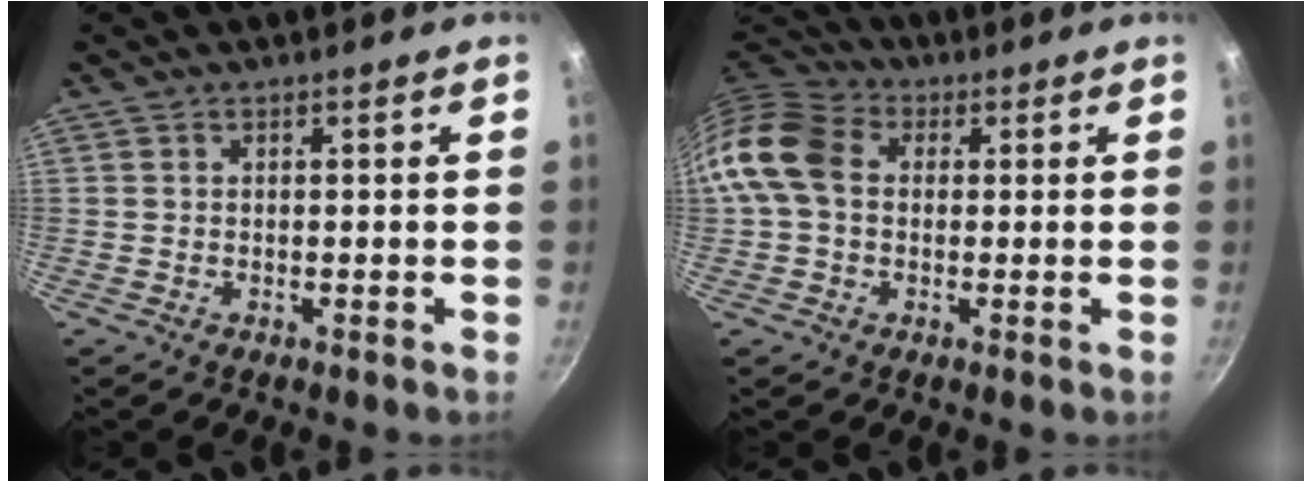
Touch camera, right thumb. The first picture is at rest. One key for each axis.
{"total": 11.5, "fx": 0.8, "fy": 8.8, "fz": 7.4, "tx": -0.120, "ty": 0.024, "tz": -0.006}